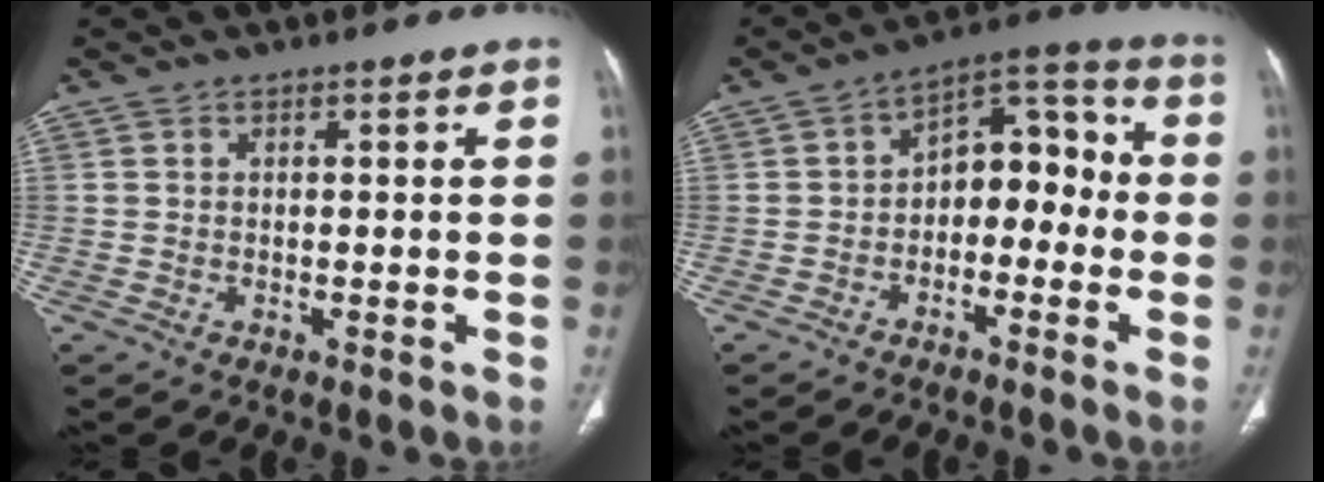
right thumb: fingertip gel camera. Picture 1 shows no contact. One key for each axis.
{"total": 10.5, "fx": -1.7, "fy": 6.9, "fz": 7.7, "tx": -0.067, "ty": 0.052, "tz": -0.042}